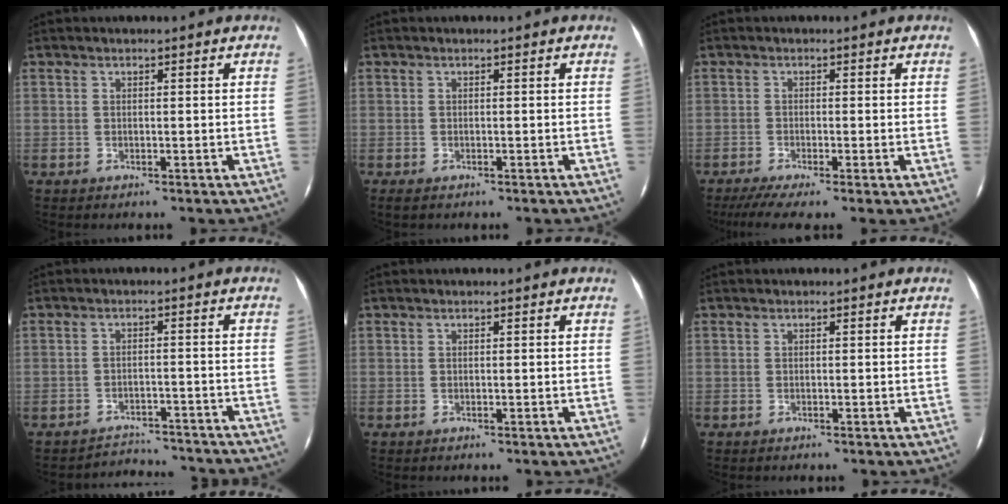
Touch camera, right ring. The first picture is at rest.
{"total": 1.5, "force": [-1.1, 0.5, 0.8], "torque": [-0.018, -0.005, -0.018]}
{"total": 3.8, "force": [-2.4, -0.5, 2.9], "torque": [-0.062, -0.014, -0.046]}
{"total": 12.2, "force": [-11.6, 2.5, 2.4], "torque": [-0.052, 0.016, -0.147]}
{"total": 0.0}
{"total": 0.0}